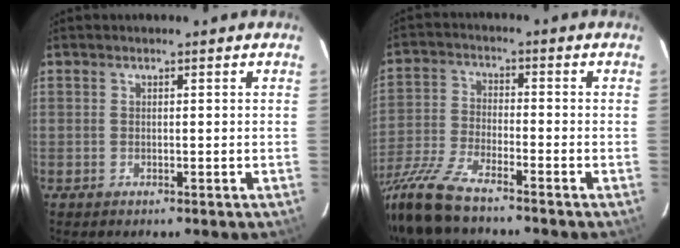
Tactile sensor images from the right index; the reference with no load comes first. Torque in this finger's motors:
{"motor_torque": [1.09, -1.05, 0.51, 0.10]}